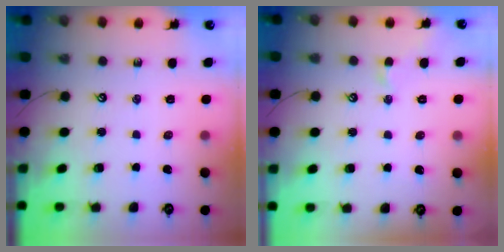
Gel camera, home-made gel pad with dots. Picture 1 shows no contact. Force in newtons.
{"total": 0.7, "press": 0.3, "slide": 0.6}